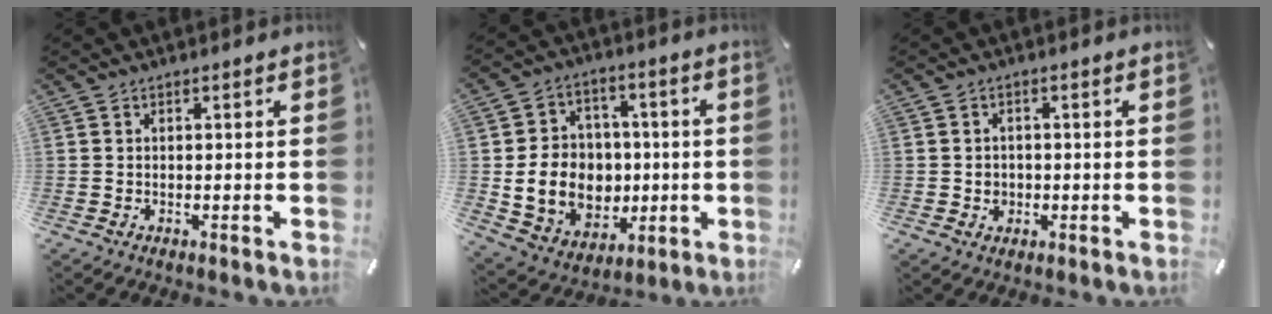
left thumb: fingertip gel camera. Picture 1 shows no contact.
{"total": 13.6, "force": [-1.1, 12.2, 6.0], "torque": [-0.119, 0.010, -0.005]}
{"total": 2.4, "force": [-0.4, 2.2, 0.8], "torque": [-0.017, 0.005, -0.009]}